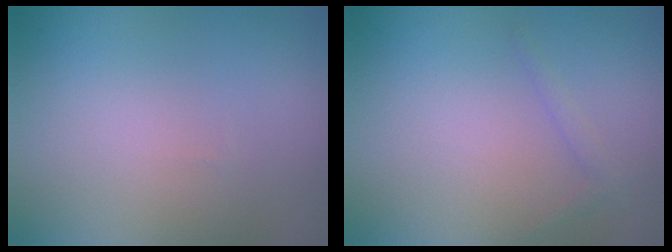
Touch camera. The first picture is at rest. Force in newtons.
{"total": 0.8, "press": 0.8, "slide": 0.1}